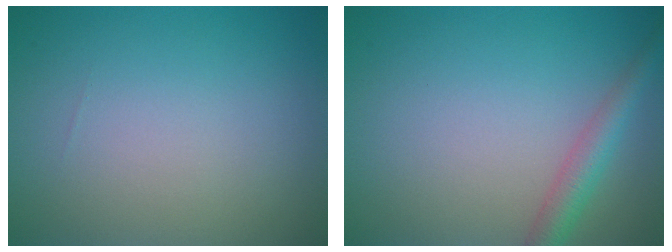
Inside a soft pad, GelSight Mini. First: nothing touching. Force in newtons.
{"total": 2.8, "press": 2.8, "slide": 0.1}